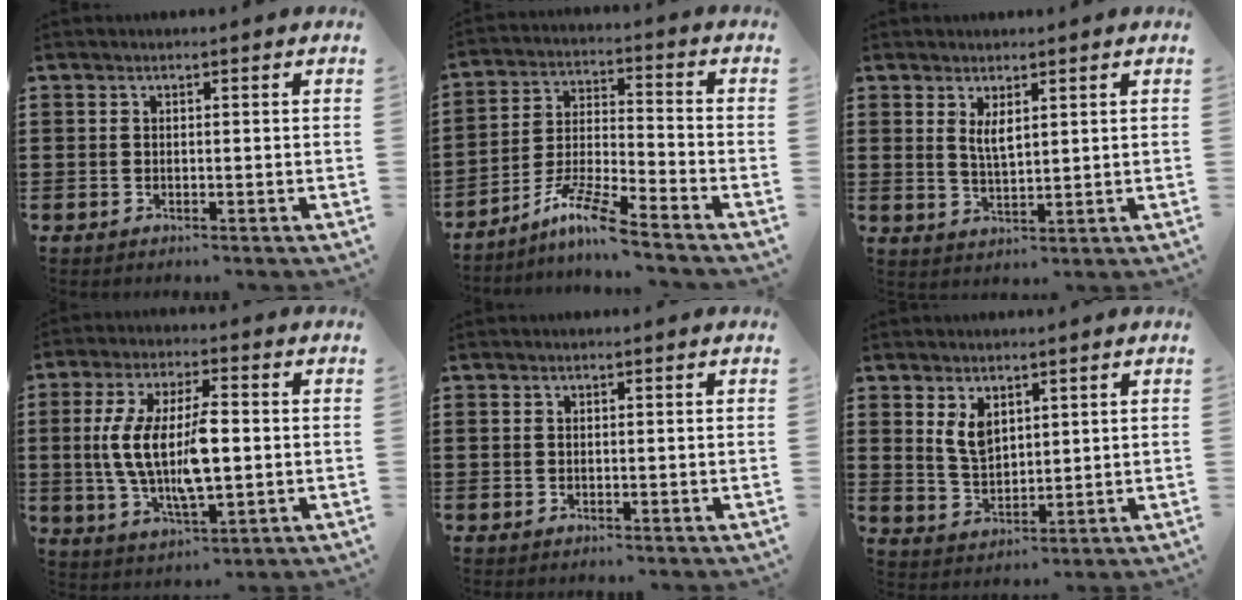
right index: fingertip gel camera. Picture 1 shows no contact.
{"total": 8.7, "force": [-7.1, 0.3, 5.0], "torque": [-0.106, -0.003, -0.139]}
{"total": 2.8, "force": [1.4, 1.0, 2.2], "torque": [-0.046, 0.002, 0.026]}
{"total": 11.7, "force": [-0.2, 4.3, 10.8], "torque": [-0.234, -0.008, -0.009]}
{"total": 0.0}
{"total": 4.5, "force": [2.3, 2.6, 2.8], "torque": [-0.063, 0.007, 0.042]}